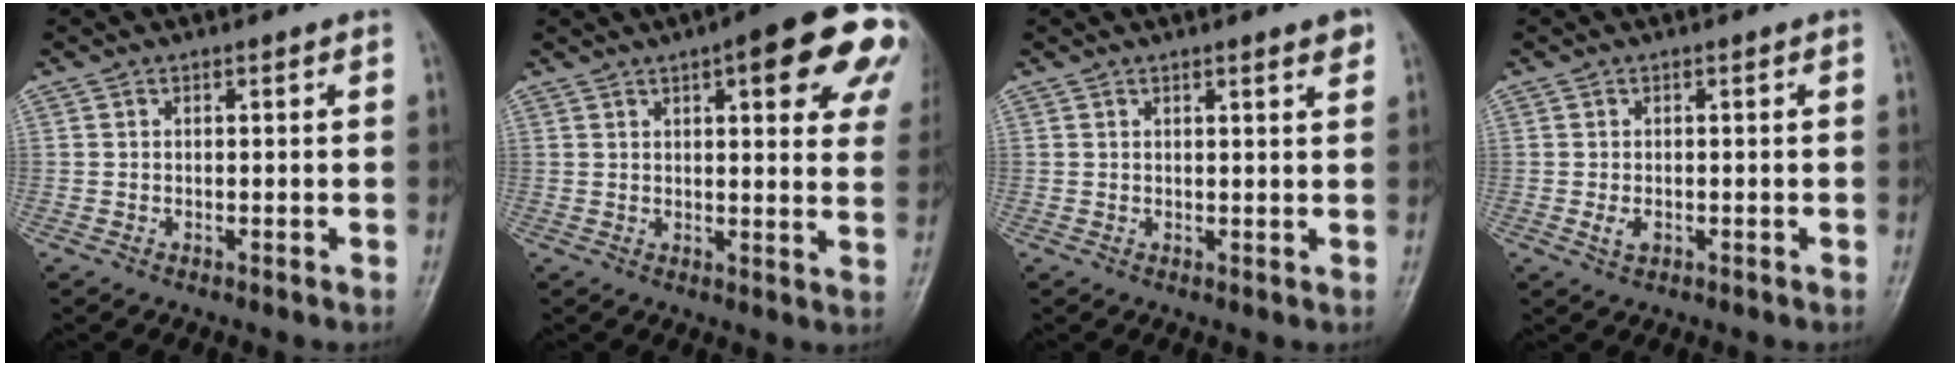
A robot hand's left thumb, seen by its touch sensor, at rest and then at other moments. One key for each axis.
{"total": 18.8, "fx": 8.4, "fy": 5.5, "fz": 15.8, "tx": -0.172, "ty": -0.015, "tz": 0.093}
{"total": 2.7, "fx": 1.7, "fy": 0.2, "fz": 2.1, "tx": -0.026, "ty": -0.008, "tz": 0.021}
{"total": 1.9, "fx": -0.5, "fy": 1.2, "fz": 1.4, "tx": -0.028, "ty": 0.004, "tz": -0.006}